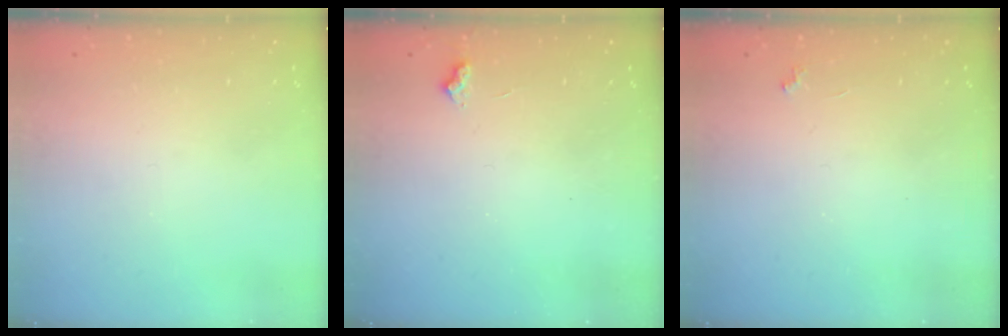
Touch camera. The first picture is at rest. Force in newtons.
{"total": 3.2, "press": 3.2, "slide": 0.6}
{"total": 2.3, "press": 2.3, "slide": 0.4}